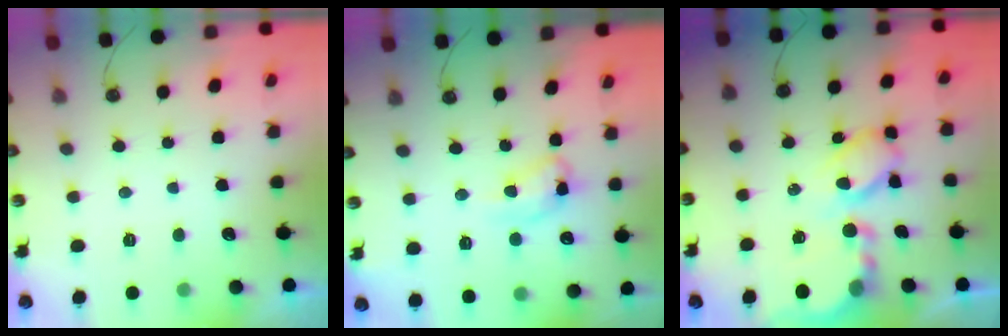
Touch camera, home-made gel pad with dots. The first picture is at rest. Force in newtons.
{"total": 12.3, "press": 12.3, "slide": 0.8}
{"total": 10.2, "press": 10.2, "slide": 0.6}